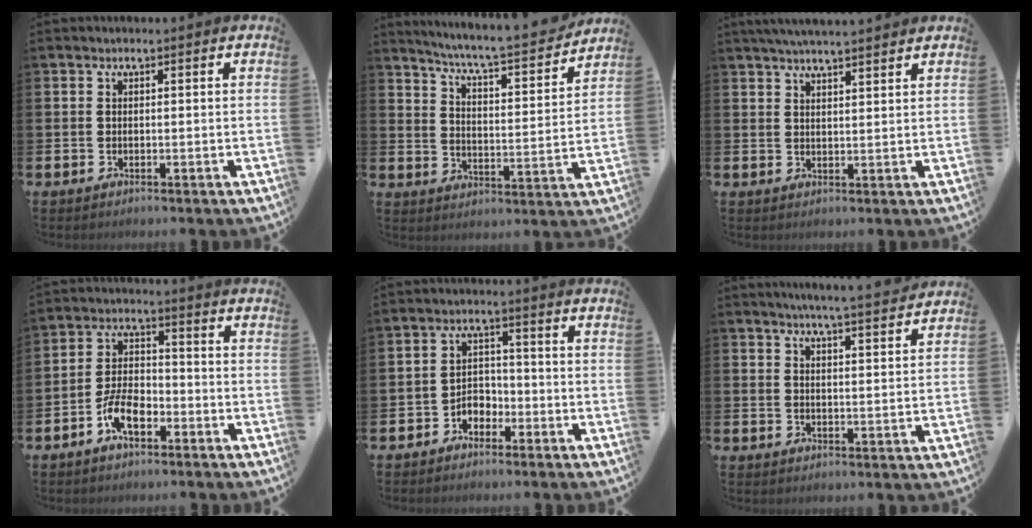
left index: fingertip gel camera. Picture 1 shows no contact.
{"total": 6.5, "force": [6.2, 0.0, 2.1], "torque": [-0.063, -0.056, 0.098]}
{"total": 4.1, "force": [4.0, -0.1, 1.1], "torque": [-0.026, -0.010, 0.072]}
{"total": 5.9, "force": [-3.0, 2.8, 4.2], "torque": [-0.089, 0.007, -0.060]}
{"total": 2.9, "force": [-2.1, 1.9, 0.6], "torque": [-0.020, 0.005, -0.049]}
{"total": 5.2, "force": [5.0, -0.9, 1.1], "torque": [-0.023, -0.035, 0.086]}